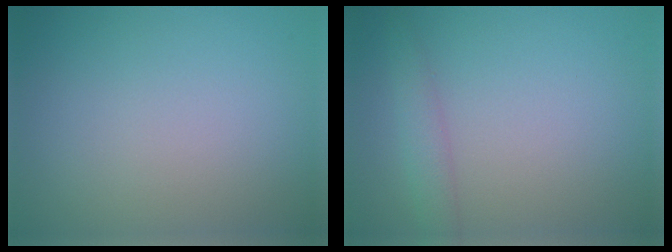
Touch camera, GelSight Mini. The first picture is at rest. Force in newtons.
{"total": 1.9, "press": 1.9, "slide": 0.1}